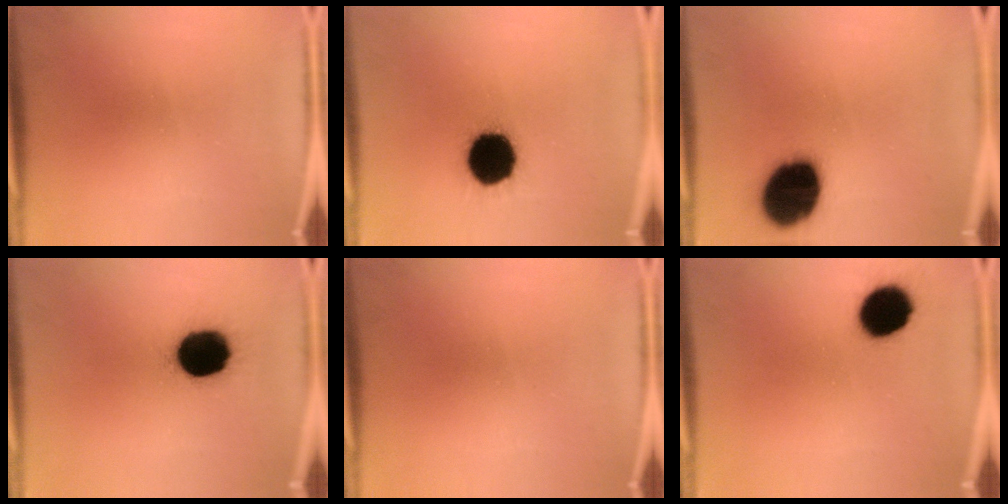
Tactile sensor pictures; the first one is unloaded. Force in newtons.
{"total": 18.1}
{"total": 19.6}
{"total": 16.0}
{"total": 0.0}
{"total": 11.7}